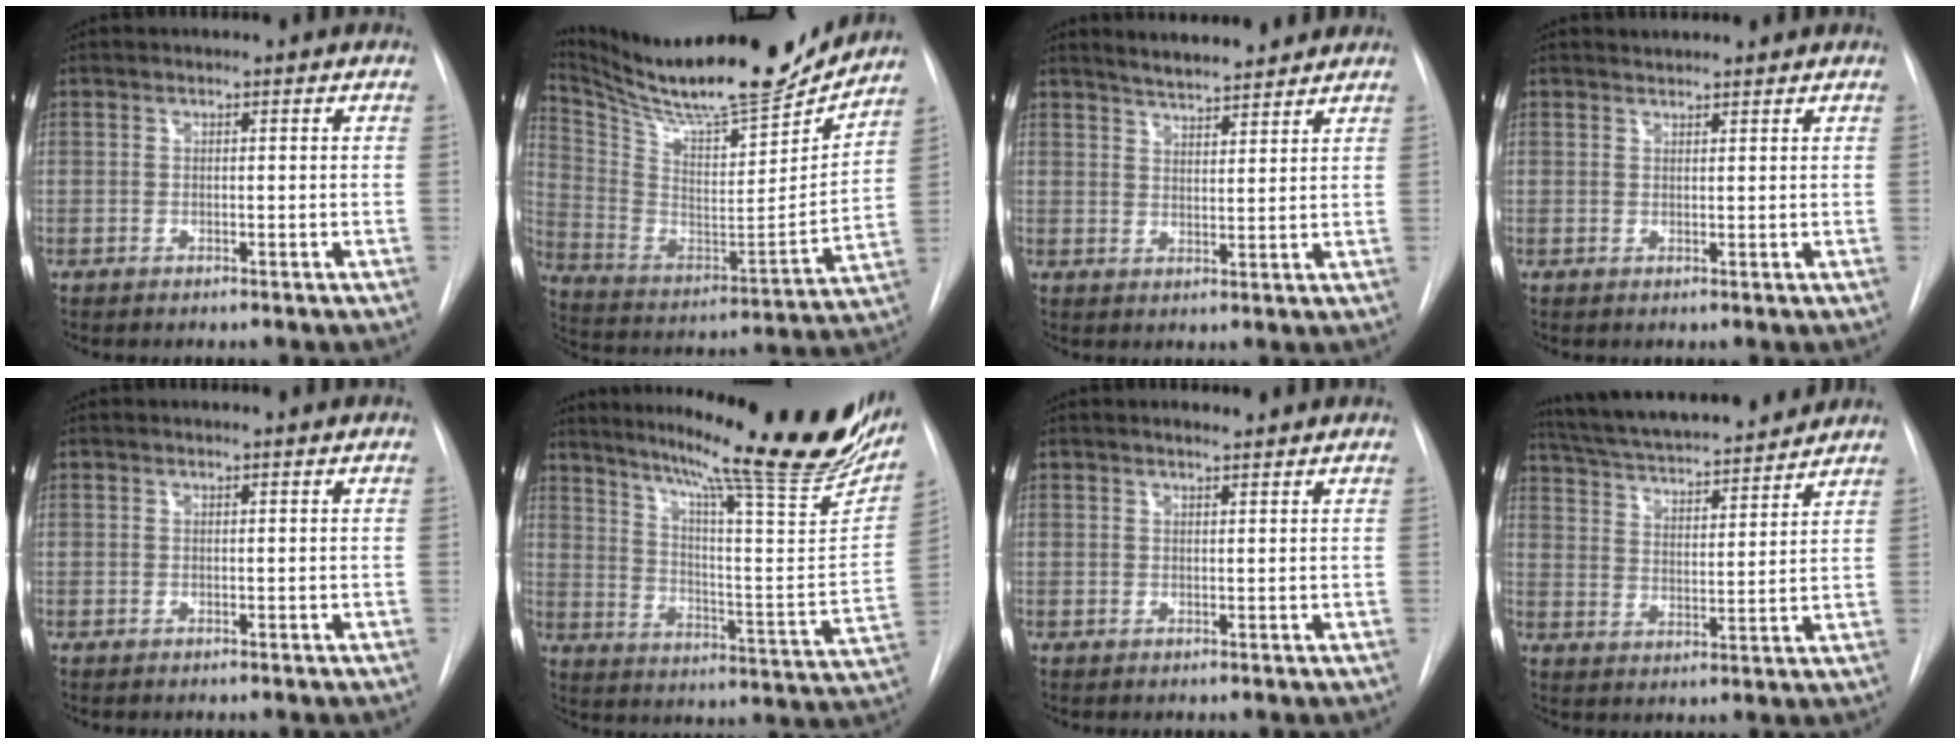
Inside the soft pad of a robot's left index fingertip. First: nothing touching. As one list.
[{"total": 24.1, "force": [22.0, 2.8, 9.3], "torque": [-0.180, -0.053, 0.344]}, {"total": 7.7, "force": [7.2, 1.3, 2.6], "torque": [-0.042, 0.010, 0.106]}, {"total": 2.1, "force": [2.1, 0.3, 0.1], "torque": [-0.008, 0.018, 0.035]}, {"total": 0.6, "force": [0.5, -0.1, 0.1], "torque": [-0.003, 0.000, 0.007]}, {"total": 29.3, "force": [23.2, 1.8, 17.8], "torque": [-0.259, -0.072, 0.309]}, {"total": 2.0, "force": [1.9, 0.3, 0.7], "torque": [-0.015, 0.011, 0.030]}, {"total": 19.0, "force": [17.2, 2.6, 7.7], "torque": [-0.136, 0.021, 0.262]}]